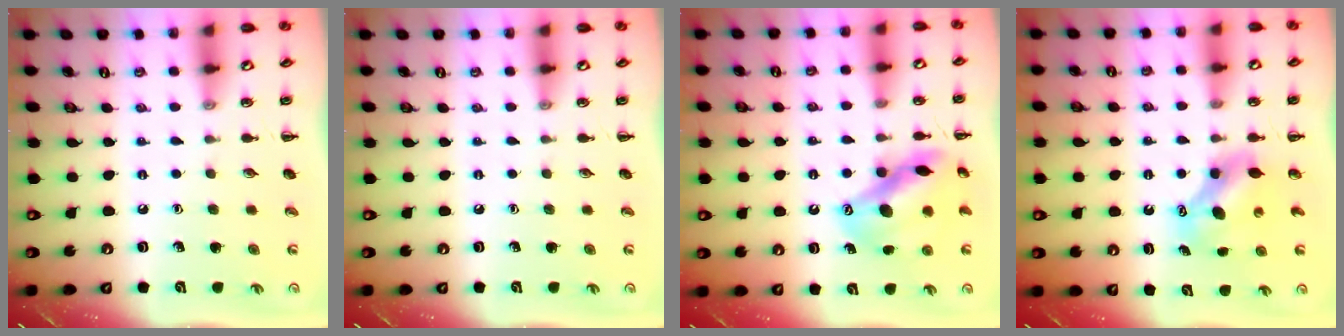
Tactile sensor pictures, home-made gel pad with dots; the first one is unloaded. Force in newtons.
{"total": 0.0}
{"total": 14.1, "press": 13.6, "slide": 3.7}
{"total": 7.3, "press": 7.3, "slide": 0.7}